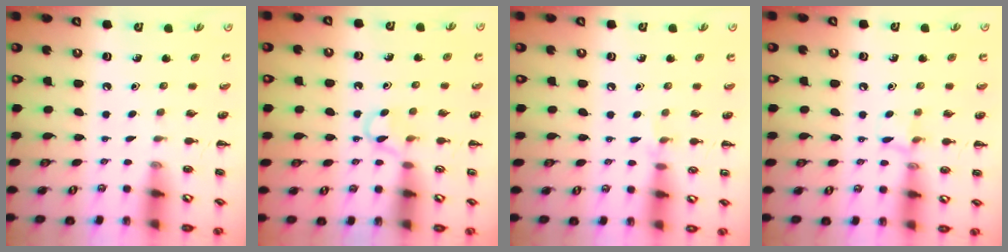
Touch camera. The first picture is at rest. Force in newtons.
{"total": 3.4, "press": 3.2, "slide": 1.1}
{"total": 4.8, "press": 4.5, "slide": 1.6}
{"total": 6.6, "press": 6.4, "slide": 1.8}